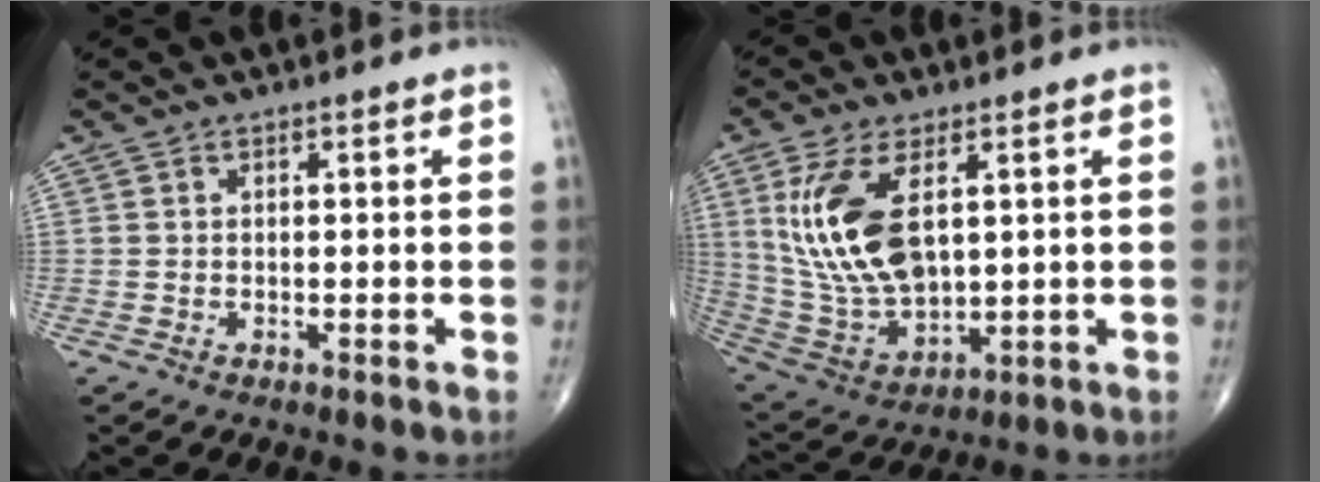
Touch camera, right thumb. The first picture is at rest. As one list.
[{"total": 16.2, "force": [4.3, 8.2, 13.3], "torque": [-0.267, -0.021, 0.098]}]